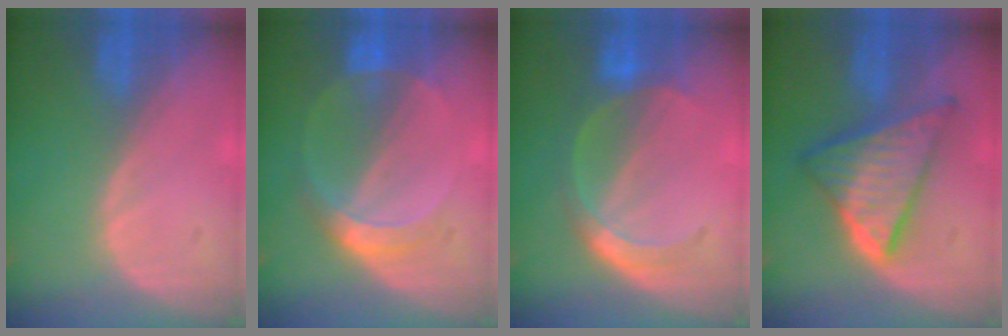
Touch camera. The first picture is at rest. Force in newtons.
{"total": 5.2, "press": 4.8, "slide": 2.0}
{"total": 5.1, "press": 5.0, "slide": 0.7}
{"total": 9.2, "press": 9.1, "slide": 0.6}